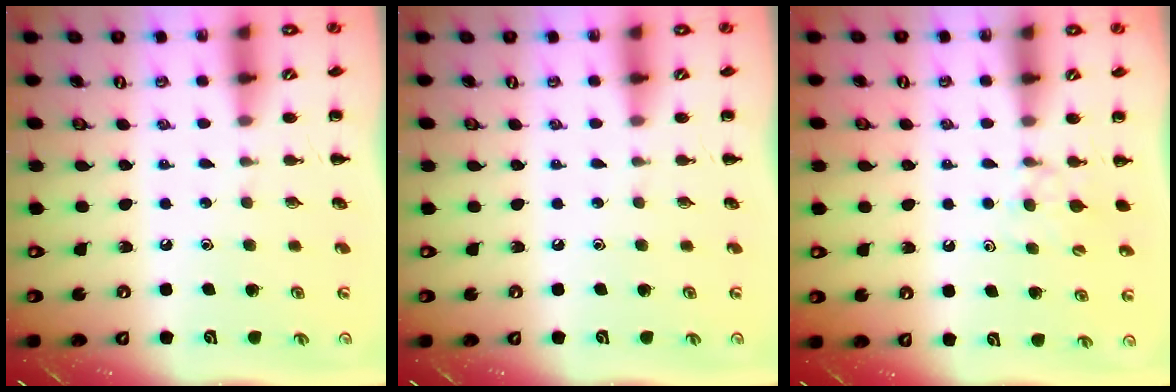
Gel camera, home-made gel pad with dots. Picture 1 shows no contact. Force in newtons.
{"total": 0.0}
{"total": 4.9, "press": 4.6, "slide": 1.6}